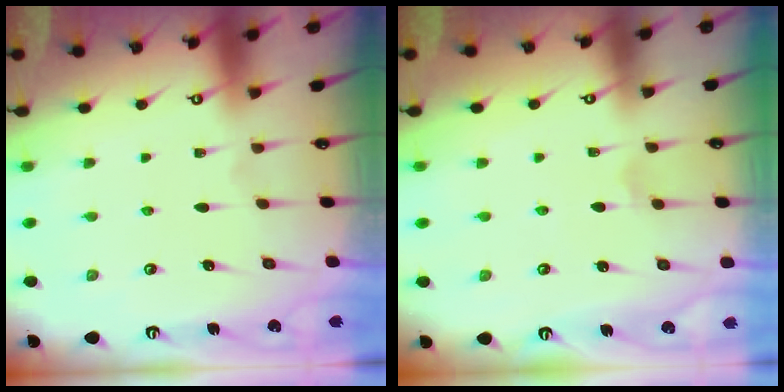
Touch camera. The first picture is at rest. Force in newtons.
{"total": 2.0, "press": 2.0, "slide": 0.2}